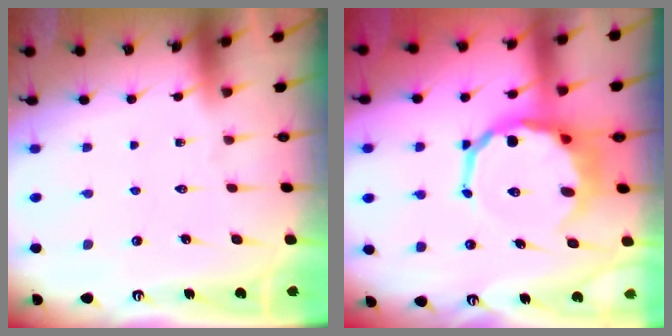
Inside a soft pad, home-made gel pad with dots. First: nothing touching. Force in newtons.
{"total": 10.5, "press": 10.2, "slide": 2.7}